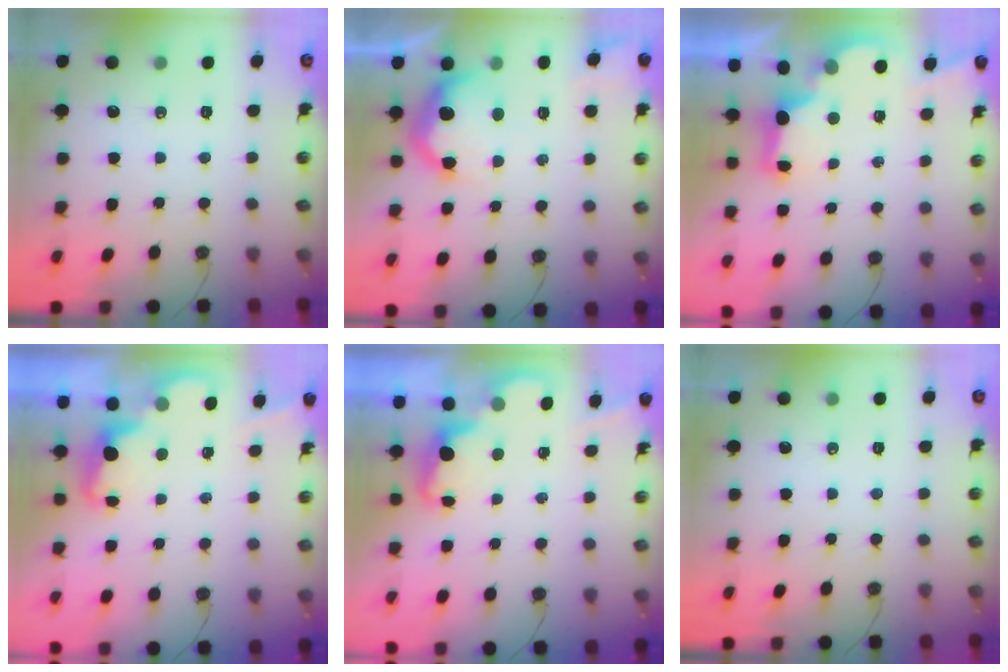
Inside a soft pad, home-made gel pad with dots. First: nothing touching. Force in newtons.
{"total": 15.7, "press": 15.6, "slide": 1.3}
{"total": 2.8, "press": 2.7, "slide": 0.9}
{"total": 2.3, "press": 2.2, "slide": 0.5}
{"total": 2.3, "press": 2.2, "slide": 0.5}
{"total": 0.0}